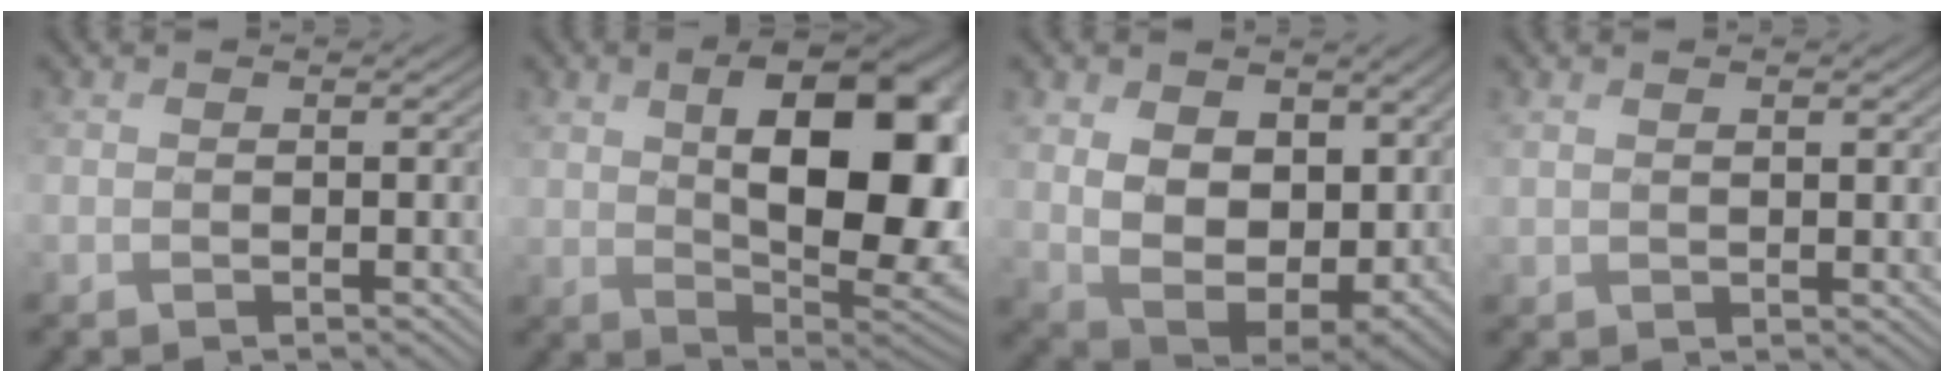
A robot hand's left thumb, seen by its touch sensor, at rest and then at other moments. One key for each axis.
{"total": 17.3, "fx": 3.0, "fy": 9.2, "fz": 14.3, "tx": -0.195, "ty": -0.004, "tz": 0.057}
{"total": 12.4, "fx": 3.2, "fy": 8.3, "fz": 8.7, "tx": -0.200, "ty": -0.015, "tz": 0.063}
{"total": 1.7, "fx": 1.1, "fy": 0.5, "fz": 1.3, "tx": -0.029, "ty": -0.003, "tz": 0.027}